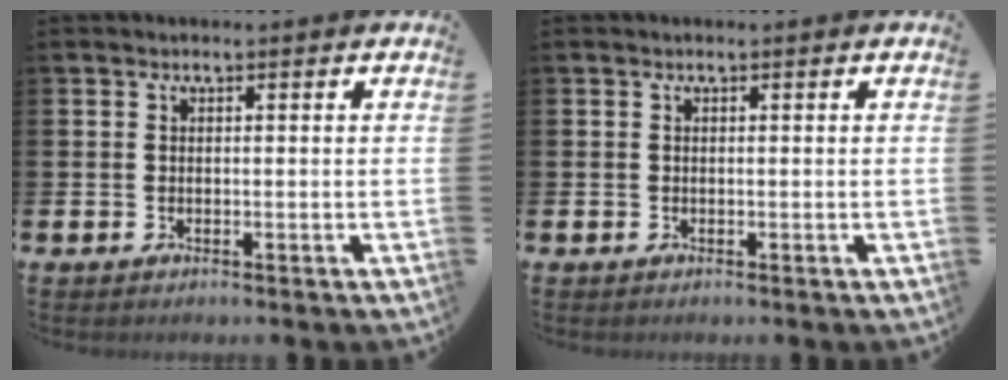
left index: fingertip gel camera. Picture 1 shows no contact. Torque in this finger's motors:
{"motor_torque": [-0.01, 0.01, 0.00, 0.00]}